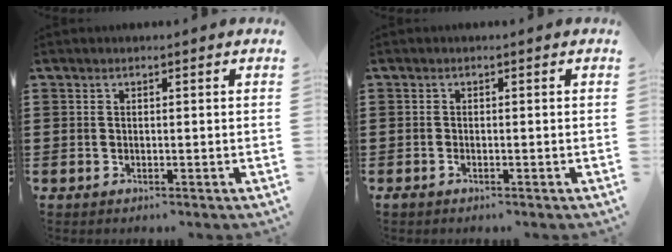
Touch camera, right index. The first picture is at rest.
{"total": 0.7, "force": [-0.6, 0.1, 0.4], "torque": [-0.009, -0.005, -0.010]}